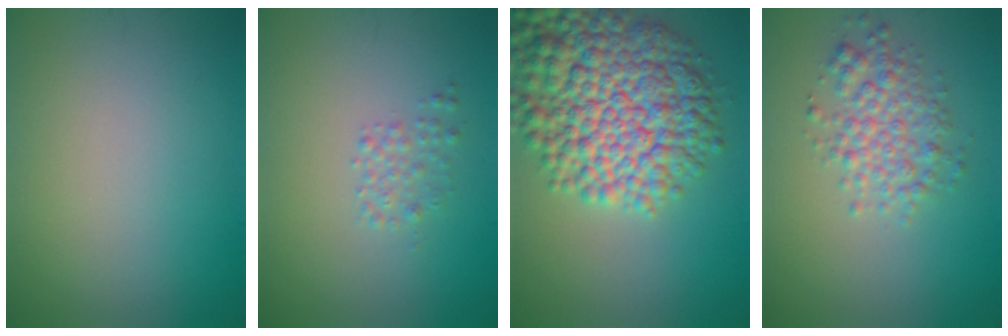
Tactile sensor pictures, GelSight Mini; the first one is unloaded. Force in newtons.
{"total": 1.4, "press": 1.4, "slide": 0.1}
{"total": 11.5, "press": 11.5, "slide": 0.4}
{"total": 3.5, "press": 3.5, "slide": 0.1}